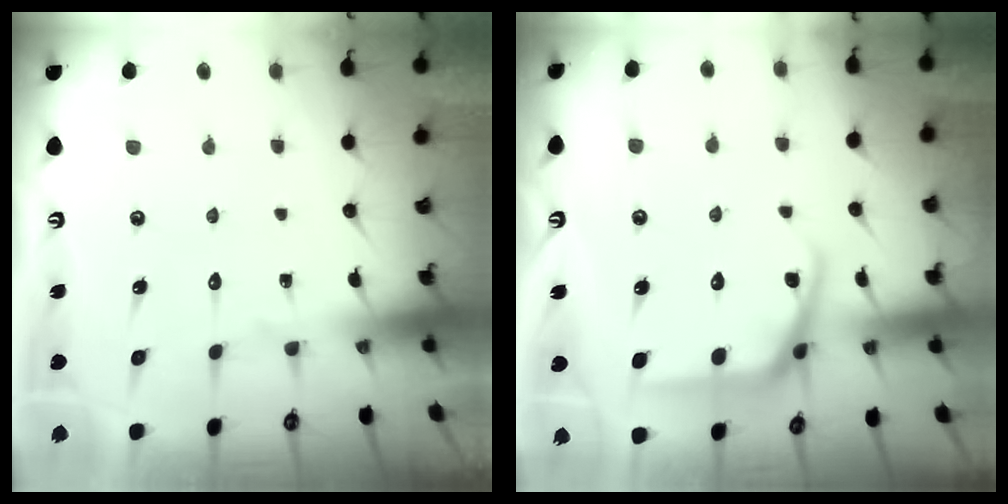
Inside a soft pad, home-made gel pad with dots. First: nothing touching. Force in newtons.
{"total": 9.8, "press": 9.8, "slide": 0.3}